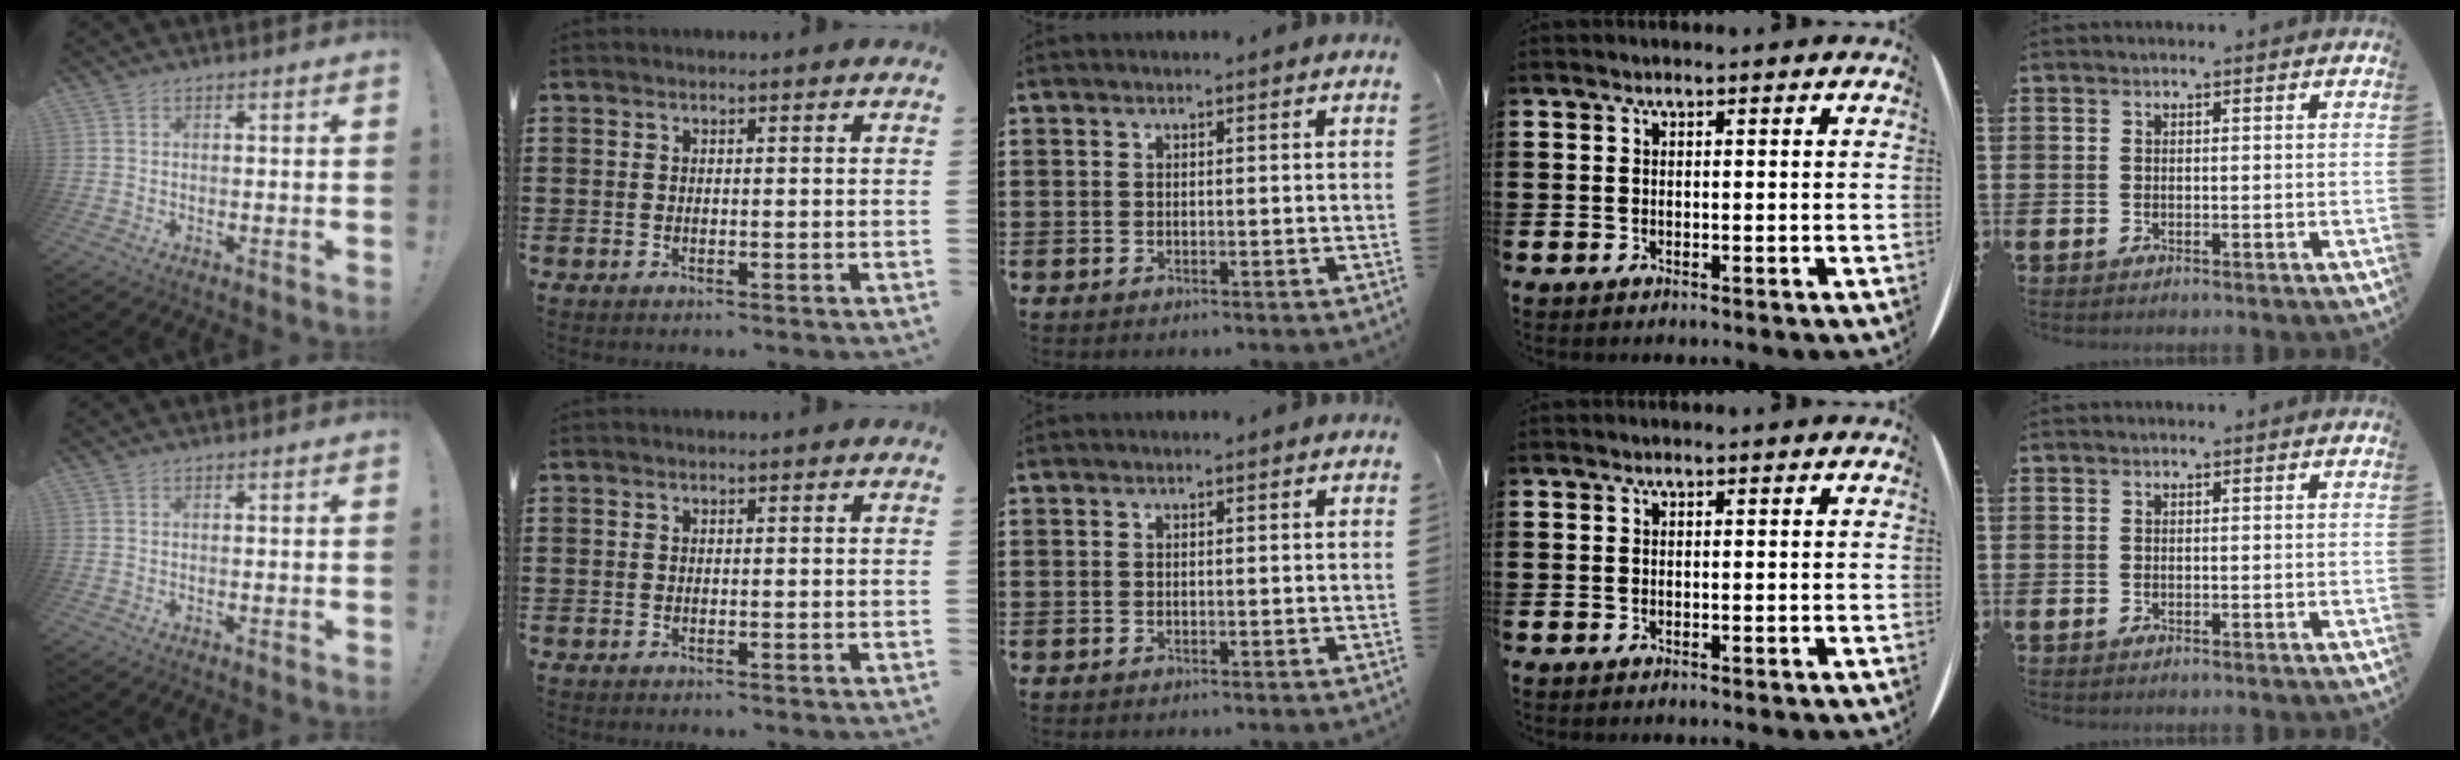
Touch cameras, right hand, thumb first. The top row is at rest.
{}